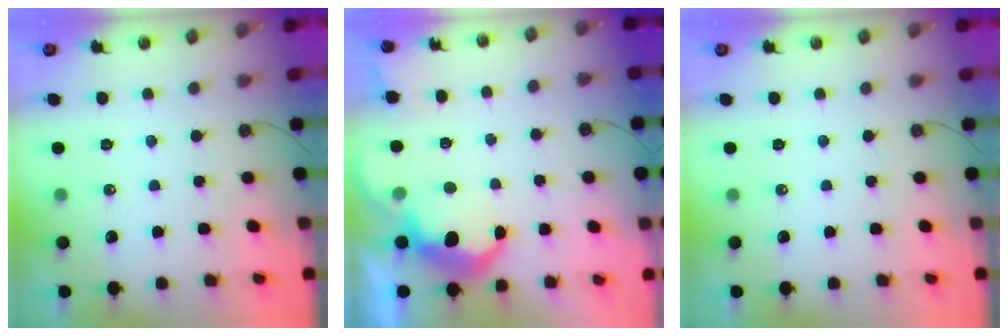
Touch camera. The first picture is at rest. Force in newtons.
{"total": 8.2, "press": 8.2, "slide": 0.8}
{"total": 0.0}